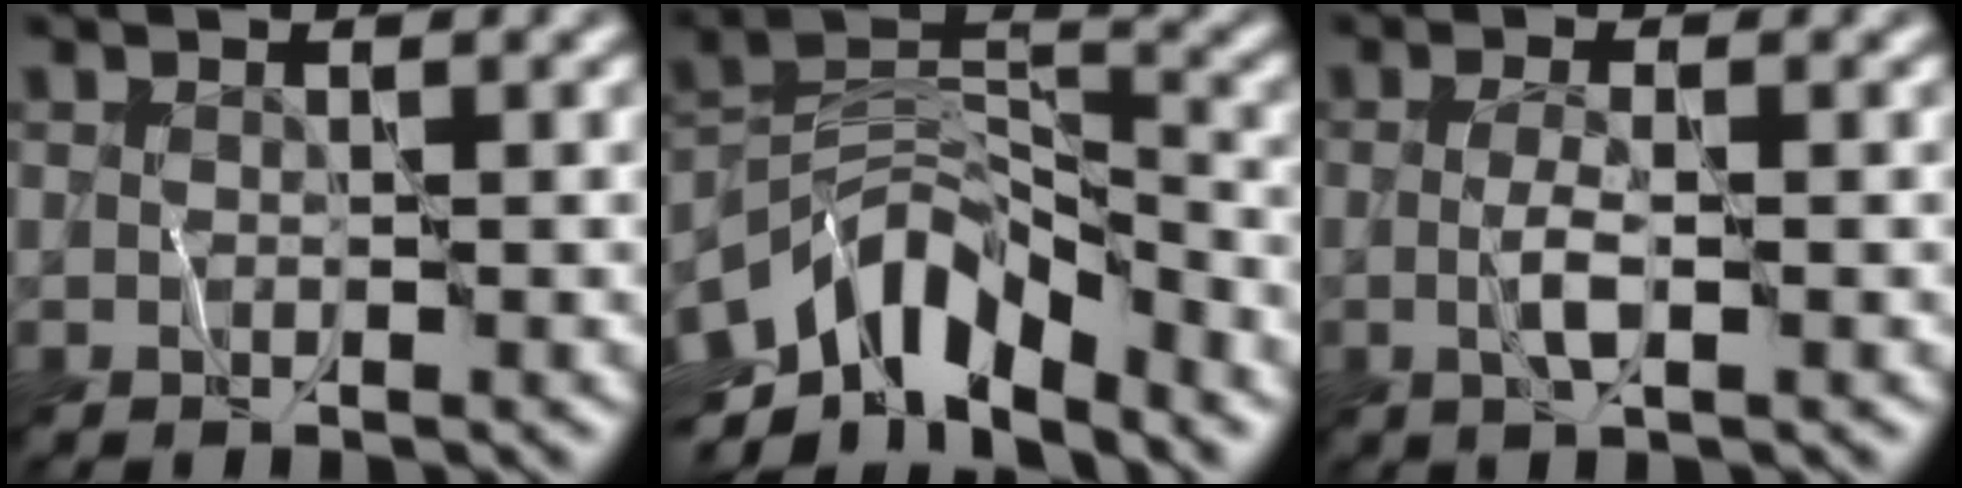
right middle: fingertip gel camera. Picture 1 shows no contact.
{"total": 9.3, "force": [-5.7, 4.0, 6.0], "torque": [-0.096, 0.004, -0.119]}
{"total": 2.0, "force": [-0.3, 0.2, 2.0], "torque": [-0.040, 0.001, -0.010]}